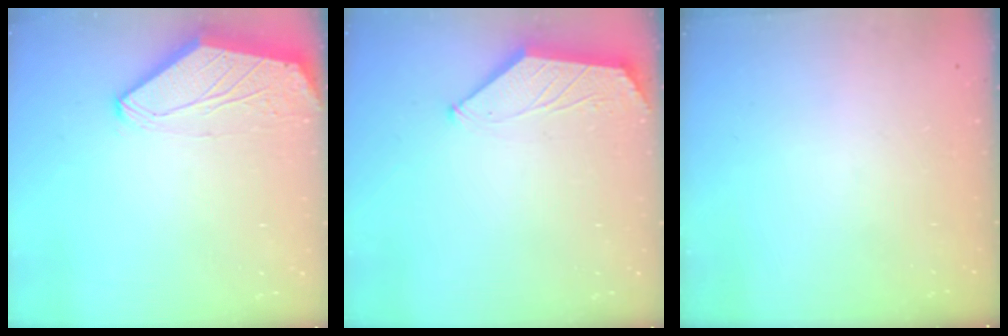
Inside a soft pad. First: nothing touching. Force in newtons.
{"total": 1.6, "press": 1.6, "slide": 0.2}
{"total": 0.0}